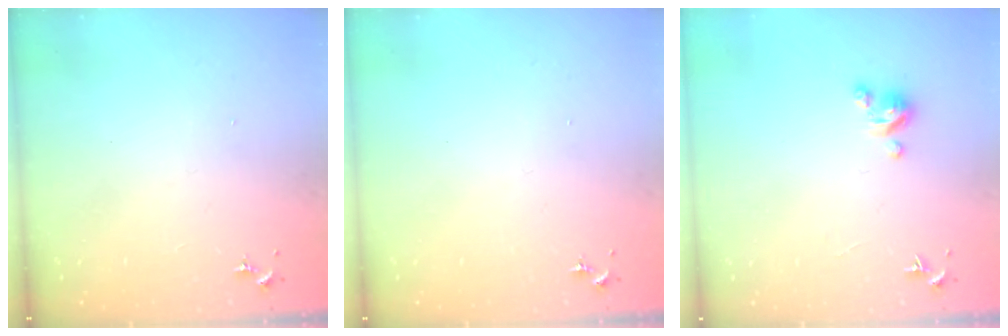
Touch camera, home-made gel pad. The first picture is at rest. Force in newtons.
{"total": 0.0}
{"total": 4.6, "press": 4.5, "slide": 0.3}